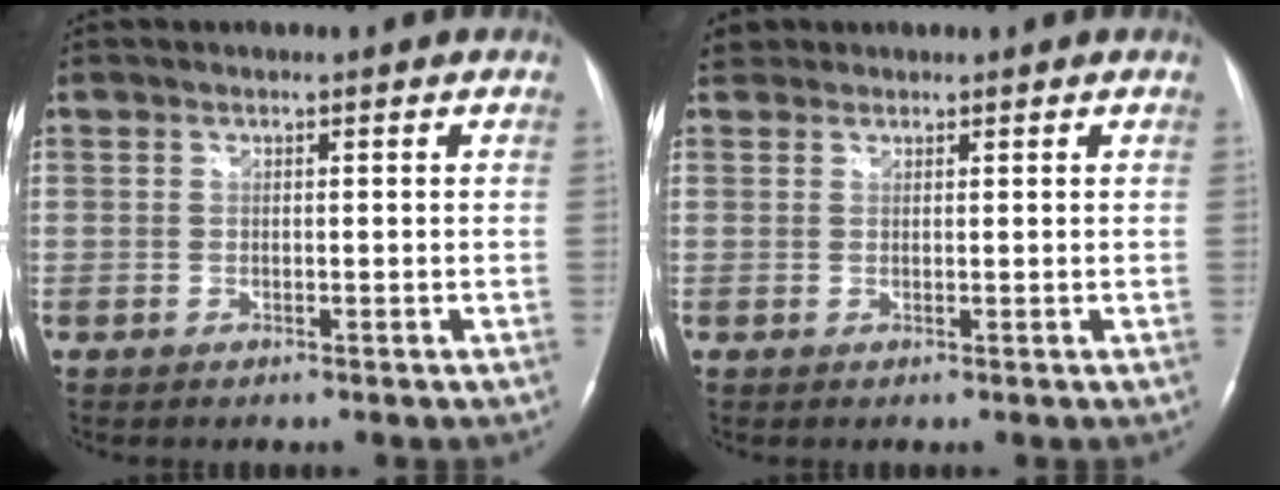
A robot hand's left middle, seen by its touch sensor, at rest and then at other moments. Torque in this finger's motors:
{"motor_torque": [-0.01, 0.02, -0.05, 0.00]}